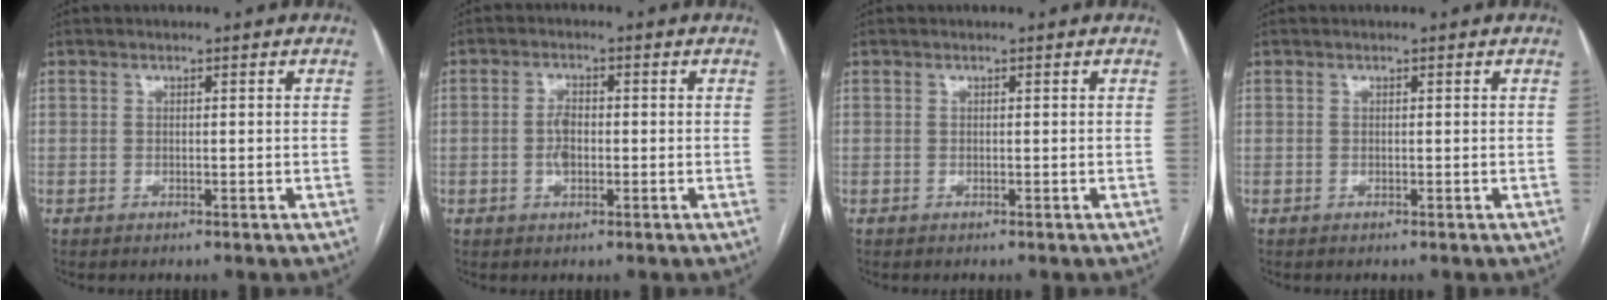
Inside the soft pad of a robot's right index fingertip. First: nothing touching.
{"total": 3.1, "force": [-0.5, 1.5, 2.6], "torque": [-0.053, 0.003, -0.011]}
{"total": 0.0}
{"total": 0.0}